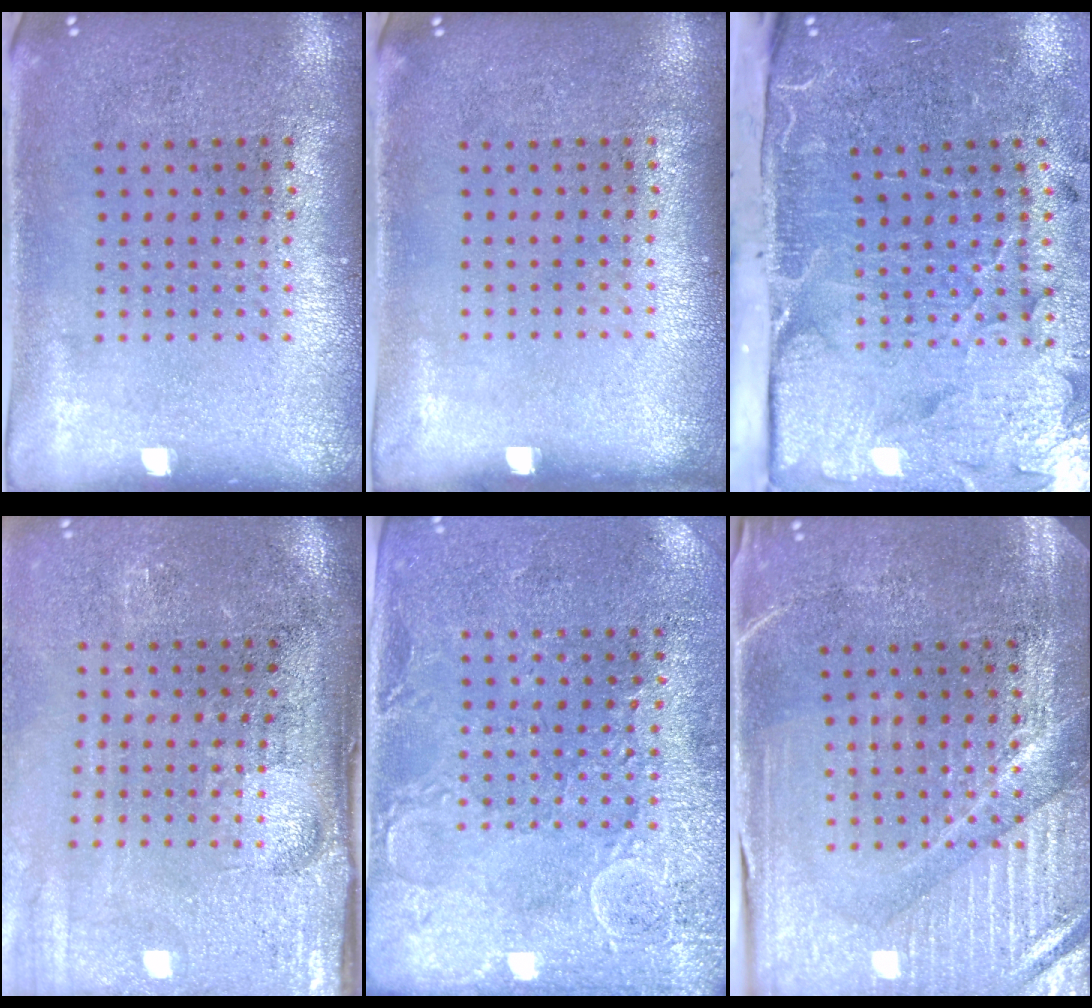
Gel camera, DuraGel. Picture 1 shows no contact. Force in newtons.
{"total": 0.0}
{"total": 5.1, "press": 3.8, "slide": 3.3}
{"total": 4.7, "press": 3.9, "slide": 2.7}
{"total": 2.7, "press": 2.5, "slide": 0.9}
{"total": 4.0, "press": 3.9, "slide": 1.0}